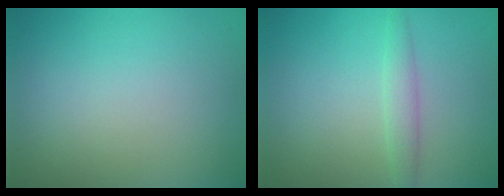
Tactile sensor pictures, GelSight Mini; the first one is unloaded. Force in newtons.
{"total": 1.7, "press": 1.7, "slide": 0.1}